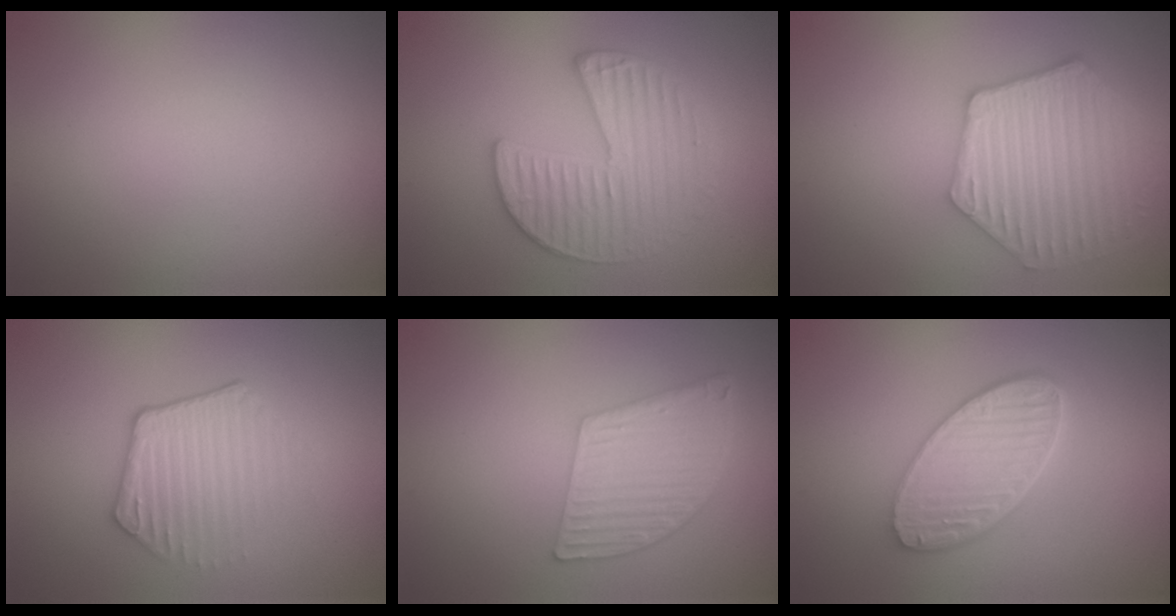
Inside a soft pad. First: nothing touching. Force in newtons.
{"total": 3.8, "press": 3.8, "slide": 0.5}
{"total": 5.3, "press": 4.9, "slide": 2.0}
{"total": 2.7, "press": 2.2, "slide": 1.6}
{"total": 5.2, "press": 3.9, "slide": 3.5}
{"total": 5.6, "press": 4.4, "slide": 3.5}